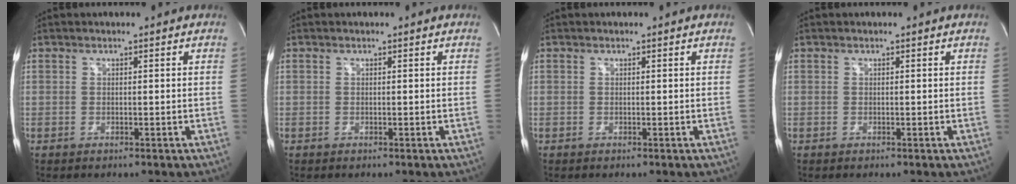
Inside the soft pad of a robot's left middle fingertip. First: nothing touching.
{"total": 0.0}
{"total": 0.0}
{"total": 0.0}